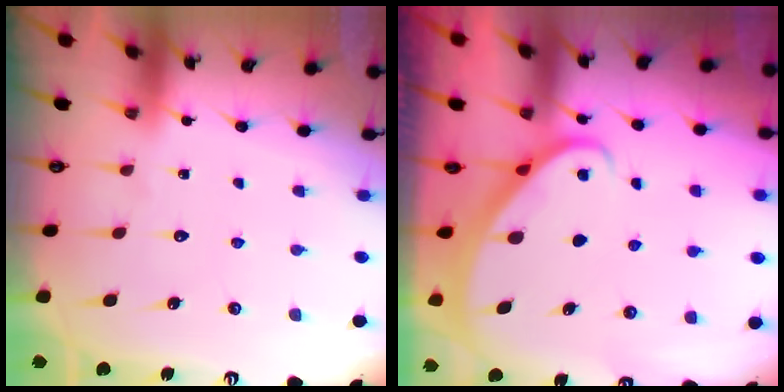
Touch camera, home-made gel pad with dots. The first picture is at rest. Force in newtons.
{"total": 1.8, "press": 1.8, "slide": 0.1}